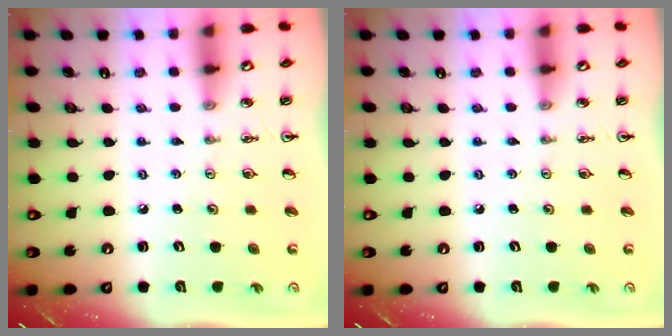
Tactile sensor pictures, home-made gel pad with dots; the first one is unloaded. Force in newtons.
{"total": 0.0}